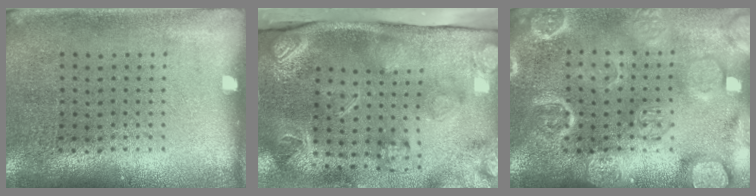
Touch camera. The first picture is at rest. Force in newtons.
{"total": 4.6, "press": 3.2, "slide": 3.3}
{"total": 6.1, "press": 6.0, "slide": 0.9}